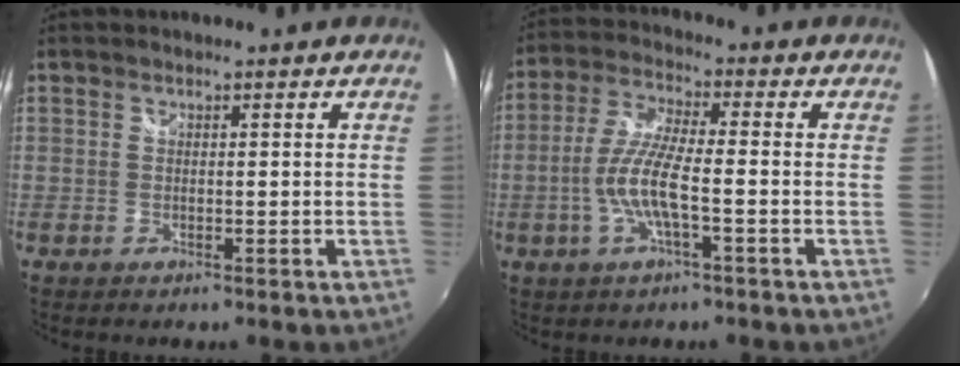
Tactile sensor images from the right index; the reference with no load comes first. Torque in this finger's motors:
{"motor_torque": [0.46, -0.18, 0.79, 0.17]}